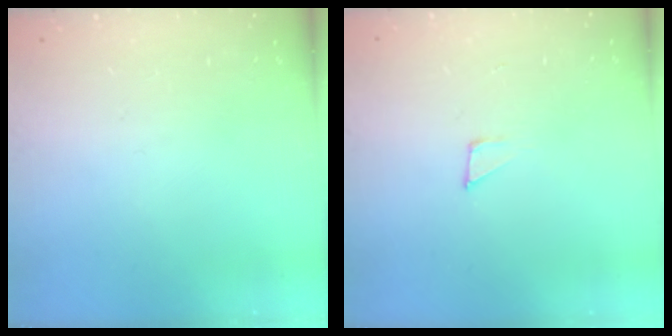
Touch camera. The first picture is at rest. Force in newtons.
{"total": 4.3, "press": 4.2, "slide": 0.3}